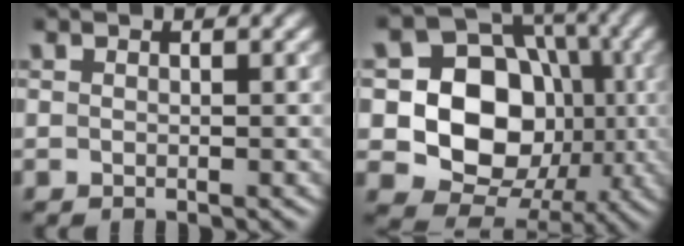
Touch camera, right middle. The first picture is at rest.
{"total": 13.5, "force": [-1.3, 11.5, 7.1], "torque": [-0.105, -0.006, -0.052]}